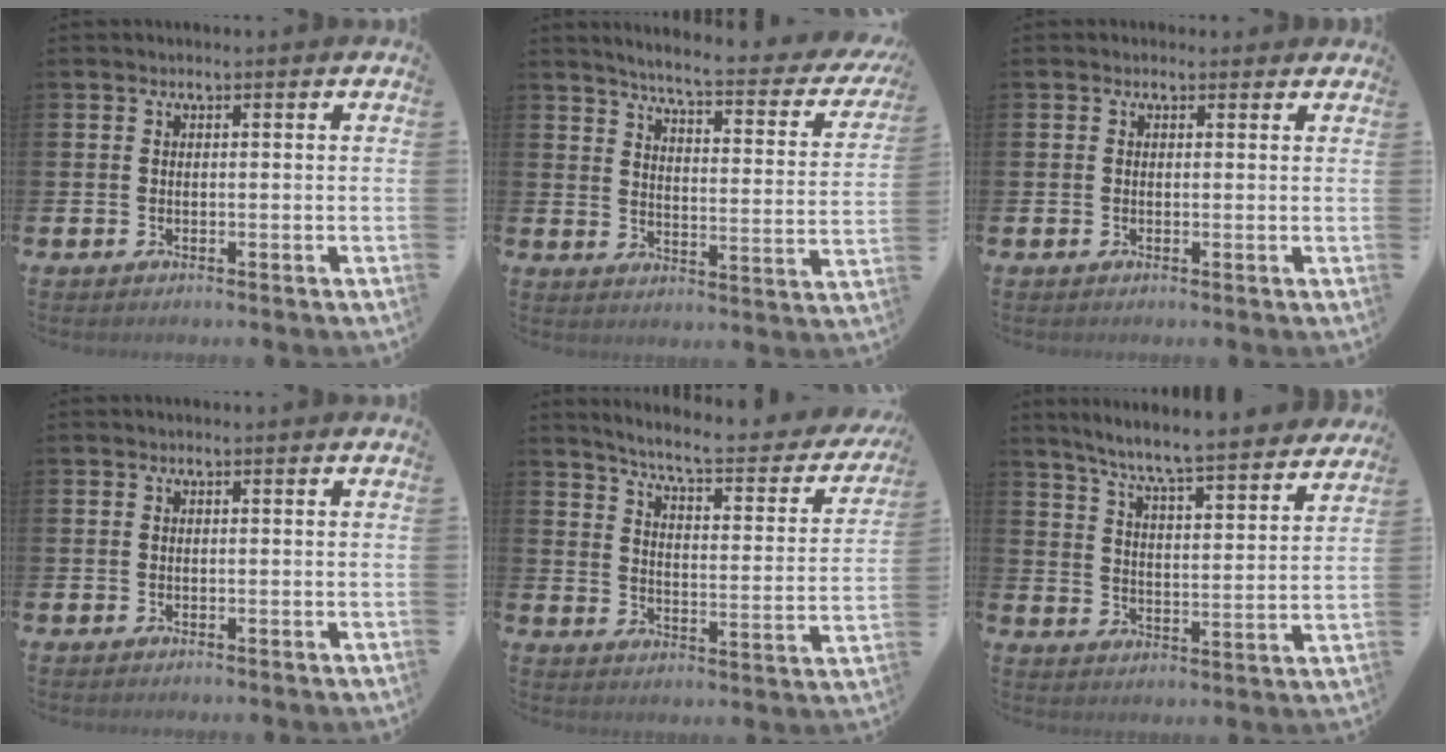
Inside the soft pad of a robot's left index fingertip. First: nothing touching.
{"total": 5.0, "force": [4.4, 0.1, 2.3], "torque": [-0.059, -0.041, 0.064]}
{"total": 0.7, "force": [0.4, 0.5, 0.1], "torque": [0.008, 0.003, 0.003]}
{"total": 0.0}
{"total": 6.4, "force": [5.7, 0.7, 2.8], "torque": [-0.073, -0.044, 0.087]}
{"total": 7.5, "force": [7.1, -0.2, 2.6], "torque": [-0.072, -0.059, 0.118]}